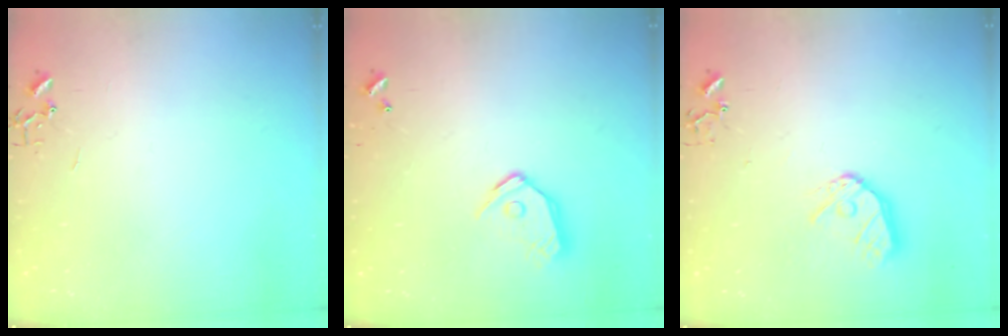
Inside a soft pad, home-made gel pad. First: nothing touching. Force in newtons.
{"total": 11.6, "press": 11.5, "slide": 1.2}
{"total": 11.3, "press": 11.2, "slide": 1.3}